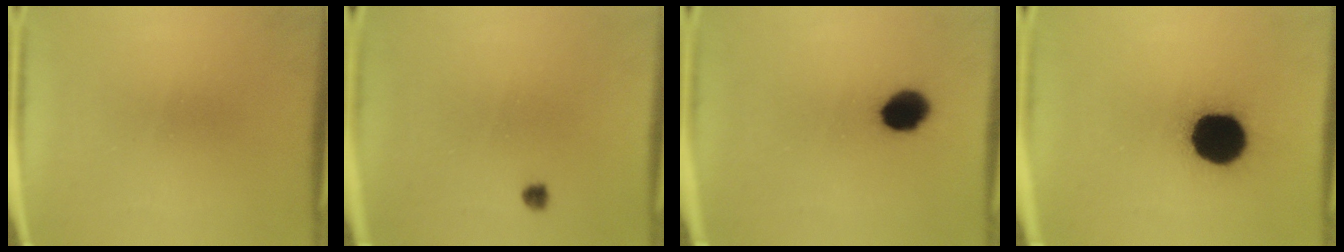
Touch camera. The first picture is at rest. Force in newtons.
{"total": 1.2}
{"total": 7.3}
{"total": 19.8}